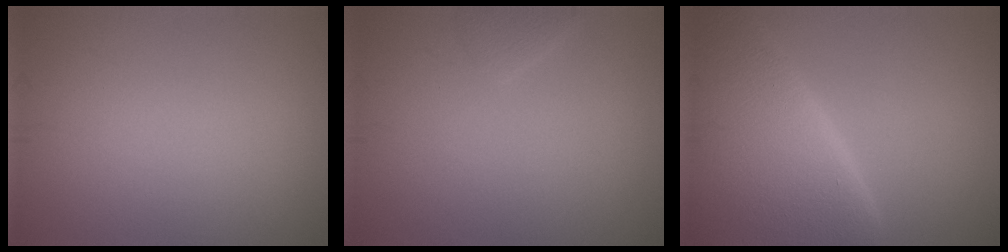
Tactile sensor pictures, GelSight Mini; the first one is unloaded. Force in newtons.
{"total": 1.0, "press": 1.0, "slide": 0.2}
{"total": 12.5, "press": 12.5, "slide": 0.8}